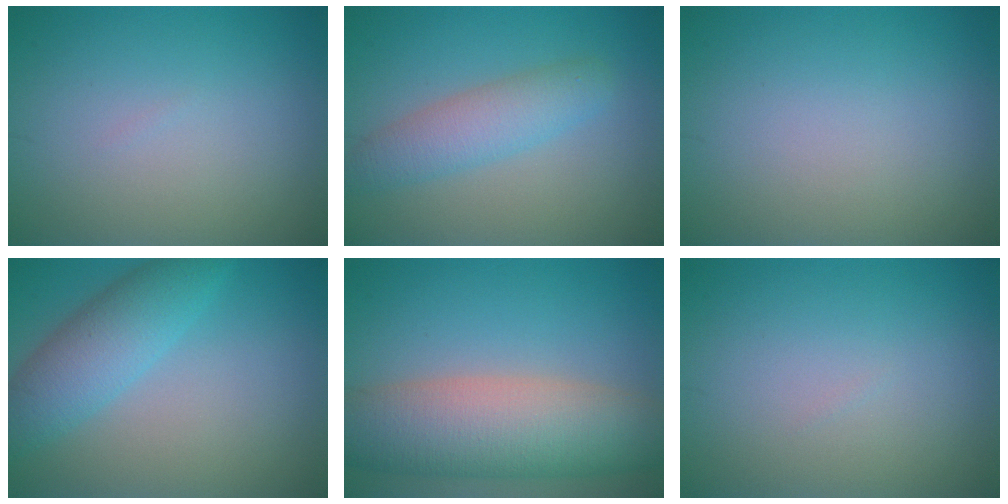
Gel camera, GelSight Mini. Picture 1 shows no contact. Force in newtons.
{"total": 3.7, "press": 3.7, "slide": 0.1}
{"total": 0.0}
{"total": 5.0, "press": 5.0, "slide": 0.2}
{"total": 9.2, "press": 9.2, "slide": 0.8}
{"total": 0.0}